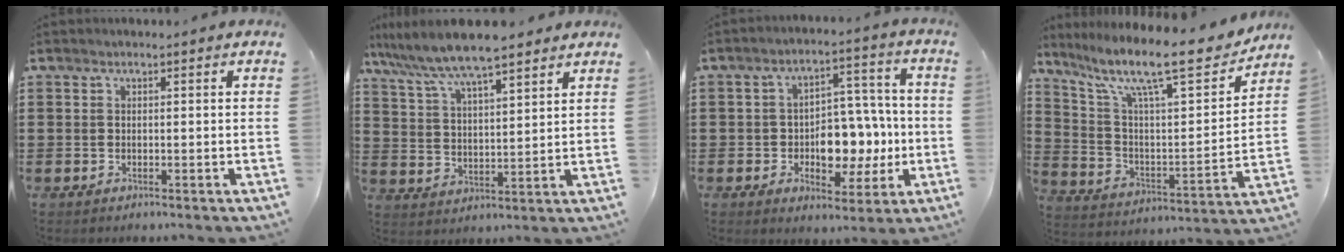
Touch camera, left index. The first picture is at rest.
{"total": 7.9, "force": [6.9, 0.8, 3.8], "torque": [-0.099, -0.026, 0.119]}
{"total": 8.2, "force": [-1.2, 5.8, 5.6], "torque": [-0.087, 0.011, -0.023]}
{"total": 13.6, "force": [10.3, 2.3, 8.6], "torque": [-0.180, -0.064, 0.165]}